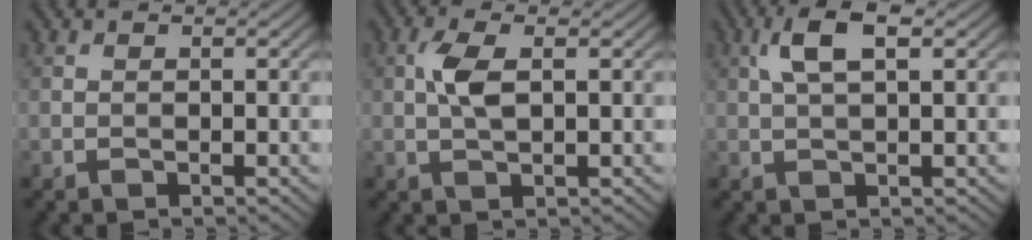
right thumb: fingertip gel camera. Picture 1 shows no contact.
{"total": 3.5, "force": [0.6, 1.3, 3.2], "torque": [-0.077, 0.005, 0.010]}
{"total": 4.9, "force": [1.7, 1.6, 4.3], "torque": [-0.095, 0.010, 0.029]}